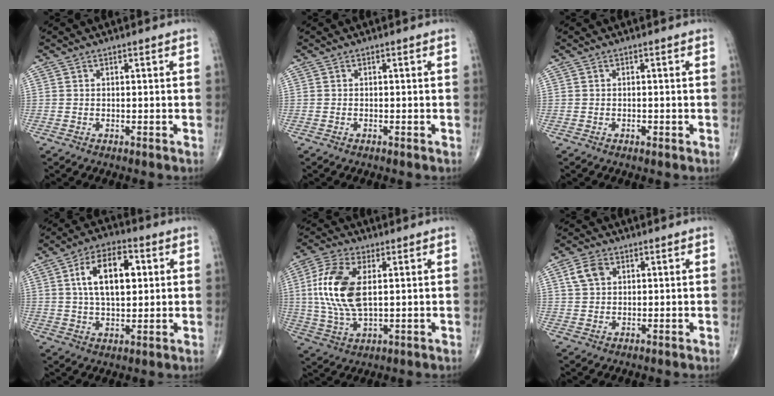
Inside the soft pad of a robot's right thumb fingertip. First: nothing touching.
{"total": 0.0}
{"total": 0.8, "force": [-0.3, 0.4, 0.6], "torque": [-0.008, -0.001, -0.007]}
{"total": 12.9, "force": [3.0, 6.9, 10.5], "torque": [-0.164, 0.005, 0.049]}
{"total": 14.0, "force": [2.2, 7.0, 11.9], "torque": [-0.258, -0.001, 0.045]}
{"total": 4.6, "force": [1.7, 3.2, 2.7], "torque": [-0.048, 0.002, 0.033]}